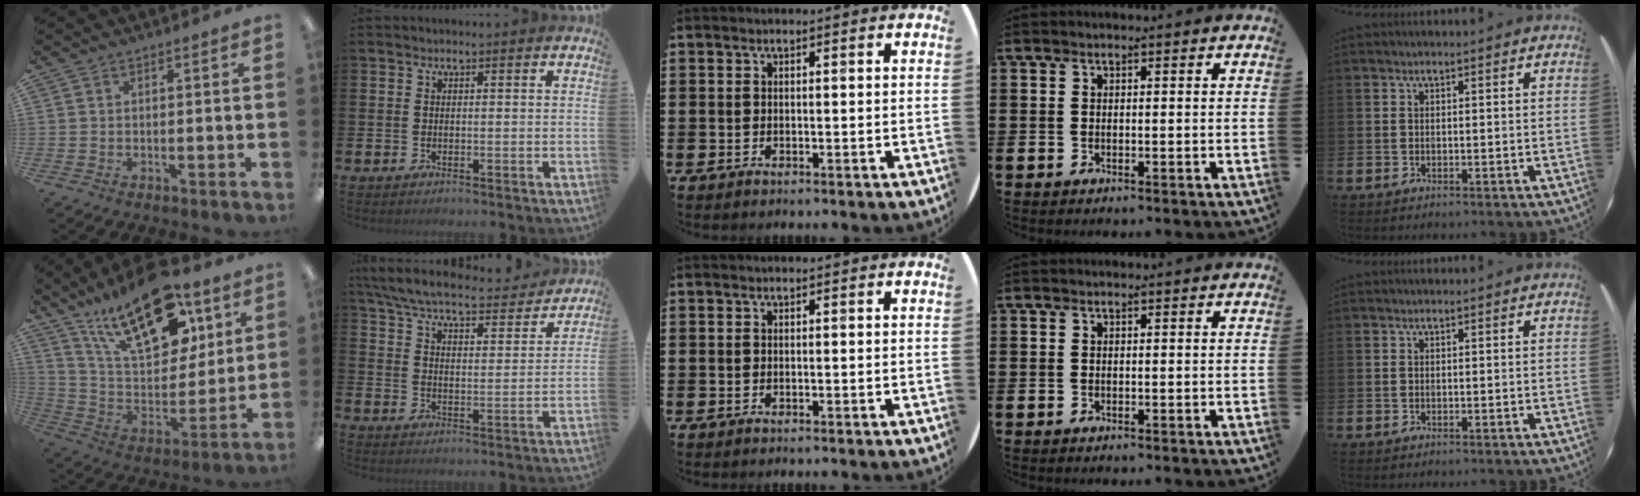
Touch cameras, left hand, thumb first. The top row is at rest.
{"thumb": {"total": 25.0, "force": [14.8, 11.6, 16.5], "torque": [-0.289, -0.074, 0.253]}, "index": {"total": 6.8, "force": [6.3, 0.9, 2.4], "torque": [-0.079, -0.045, 0.105]}}